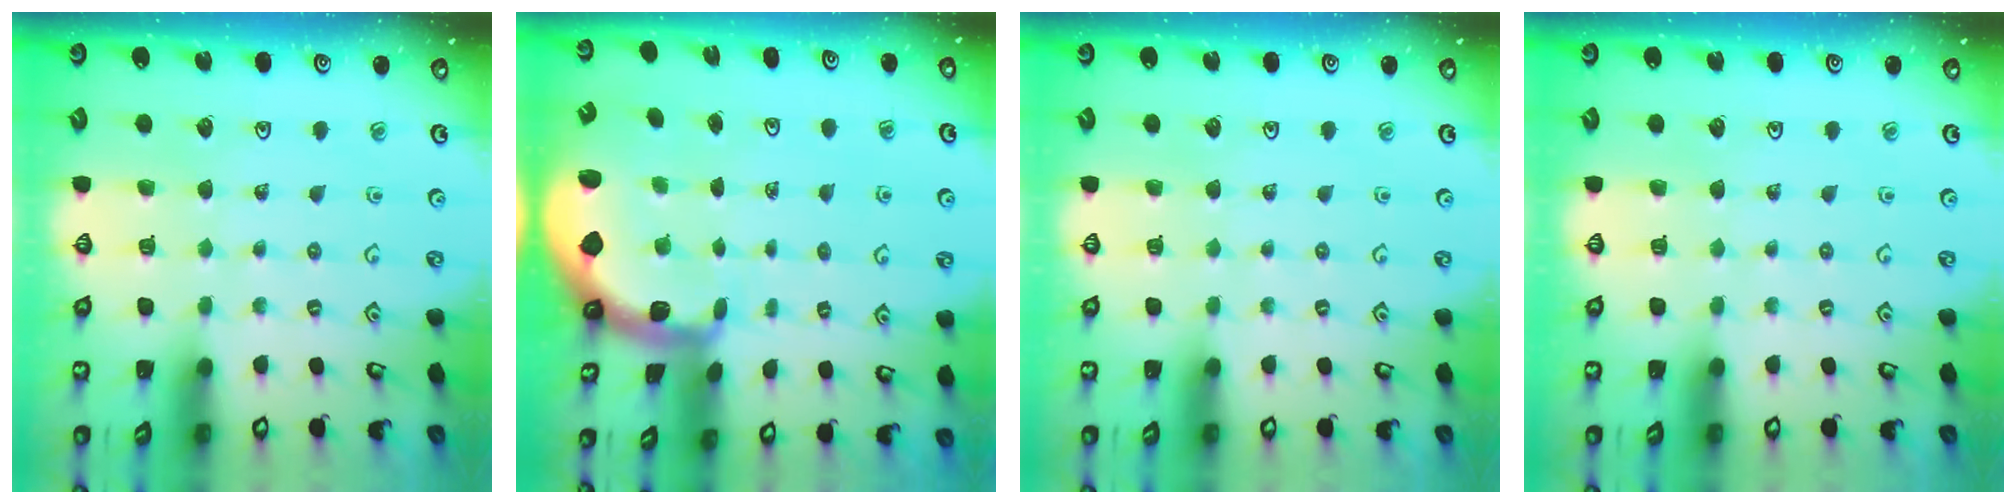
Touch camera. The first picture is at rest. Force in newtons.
{"total": 1.7, "press": 1.7, "slide": 0.4}
{"total": 0.0}
{"total": 0.0}